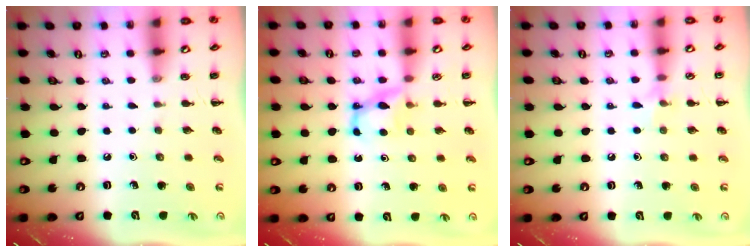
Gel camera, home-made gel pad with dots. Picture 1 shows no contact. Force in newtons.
{"total": 4.9, "press": 4.8, "slide": 1.1}
{"total": 5.2, "press": 5.0, "slide": 1.4}